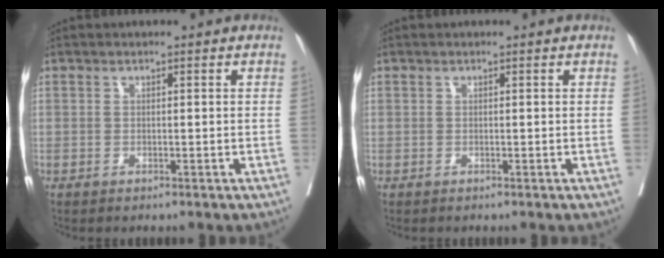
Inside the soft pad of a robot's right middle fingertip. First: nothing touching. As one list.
[{"total": 0.0}]